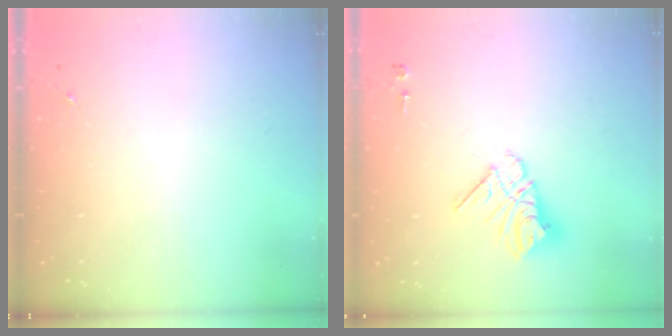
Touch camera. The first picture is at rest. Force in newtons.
{"total": 12.7, "press": 12.6, "slide": 1.1}